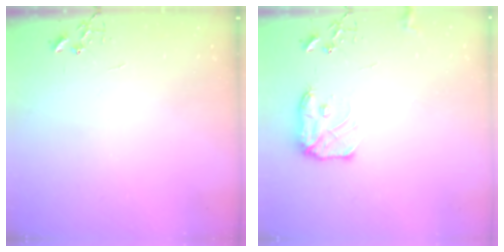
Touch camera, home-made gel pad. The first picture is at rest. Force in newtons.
{"total": 10.8, "press": 10.8, "slide": 0.5}